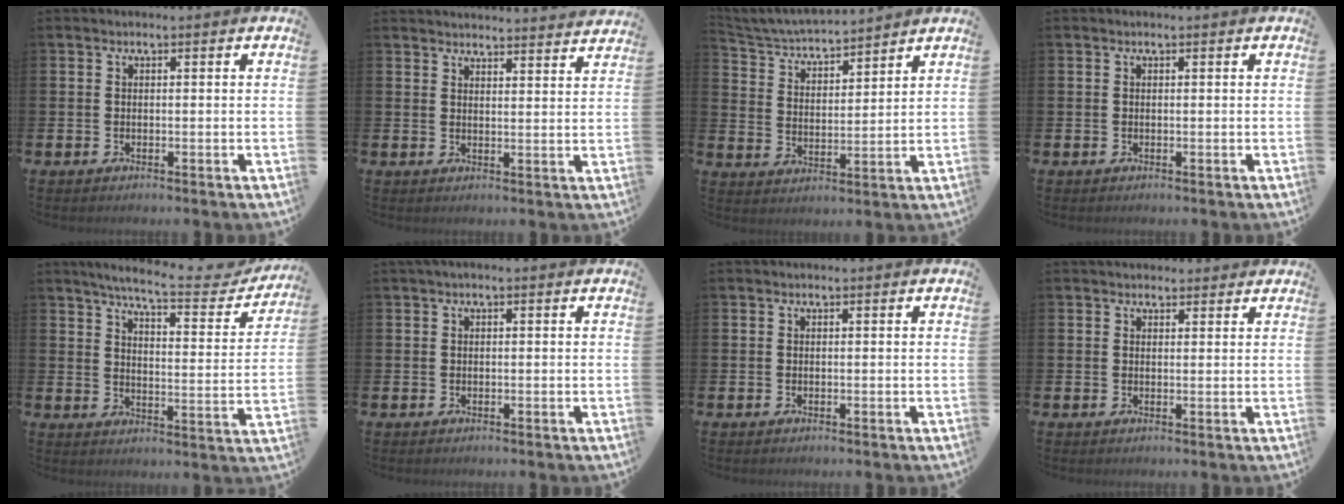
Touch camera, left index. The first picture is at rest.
{"total": 3.8, "force": [3.8, -0.1, -0.2], "torque": [0.004, -0.028, 0.067]}
{"total": 4.8, "force": [4.7, 0.5, 0.8], "torque": [-0.042, -0.037, 0.078]}
{"total": 0.0}
{"total": 7.0, "force": [6.4, 0.5, 2.8], "torque": [-0.063, -0.044, 0.104]}
{"total": 0.5, "force": [0.0, 0.1, 0.5], "torque": [-0.010, 0.003, -0.002]}
{"total": 0.0}
{"total": 1.9, "force": [1.7, 0.8, 0.0], "torque": [0.012, -0.004, 0.028]}